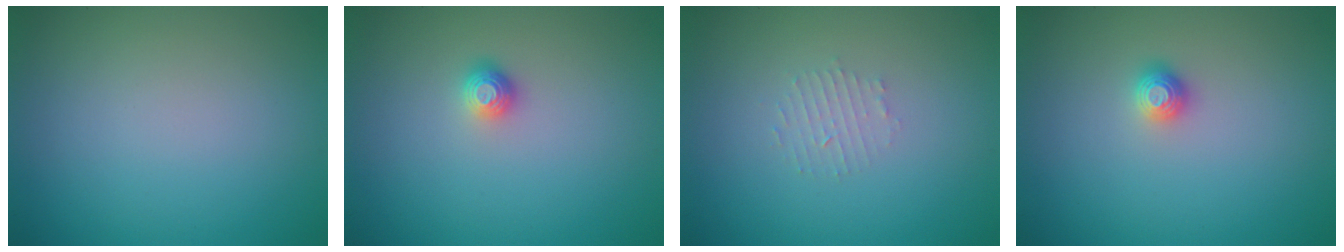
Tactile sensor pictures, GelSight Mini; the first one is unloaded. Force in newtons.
{"total": 1.2, "press": 1.0, "slide": 0.5}
{"total": 1.2, "press": 1.1, "slide": 0.2}
{"total": 1.1, "press": 1.0, "slide": 0.3}